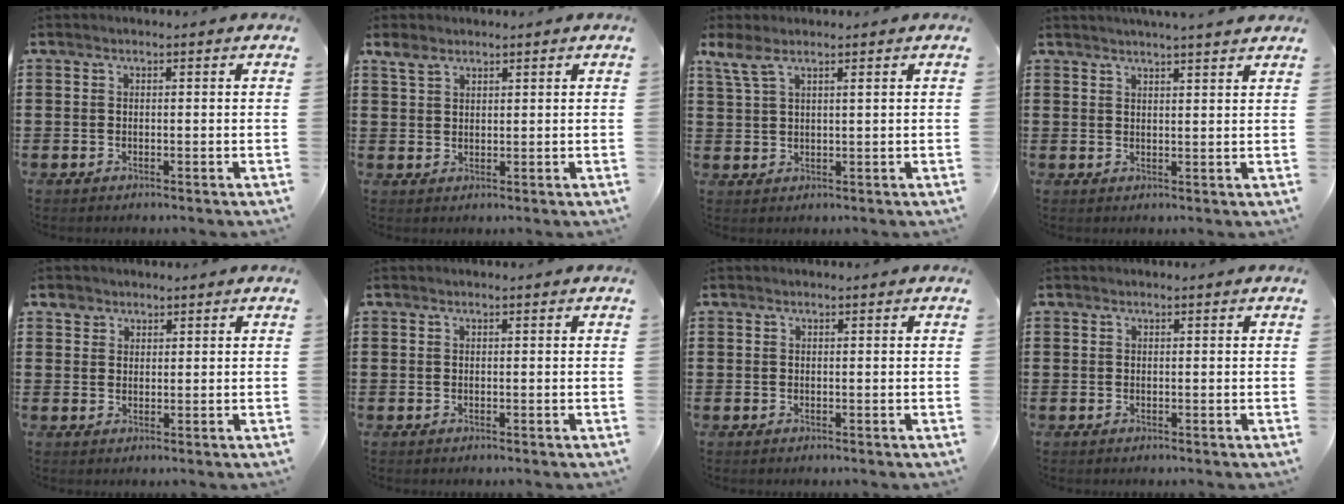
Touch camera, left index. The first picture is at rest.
{"total": 2.9, "force": [2.0, 1.7, 1.3], "torque": [-0.033, 0.006, 0.037]}
{"total": 2.9, "force": [1.9, 0.7, 2.1], "torque": [-0.049, 0.000, 0.036]}
{"total": 2.6, "force": [2.5, -0.5, 0.6], "torque": [-0.017, -0.006, 0.047]}
{"total": 2.3, "force": [1.6, 1.6, 0.1], "torque": [-0.002, 0.003, 0.029]}
{"total": 0.0}
{"total": 0.0}
{"total": 0.0}